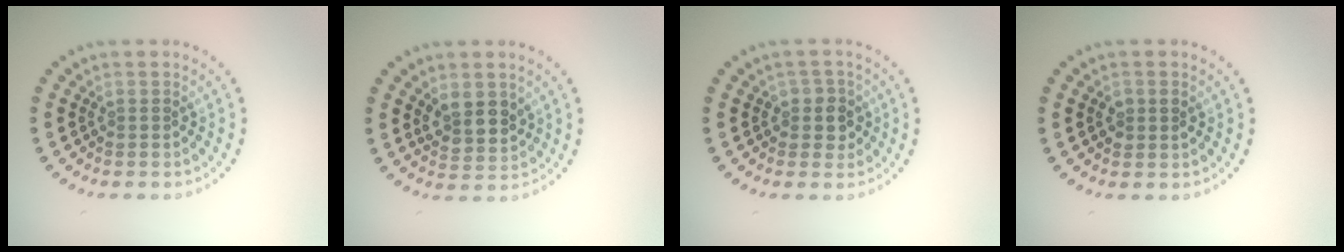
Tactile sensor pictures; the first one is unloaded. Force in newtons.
{"total": 2.8, "press": 2.5, "slide": 1.1}
{"total": 1.8, "press": 1.7, "slide": 0.8}
{"total": 1.4, "press": 1.4, "slide": 0.3}